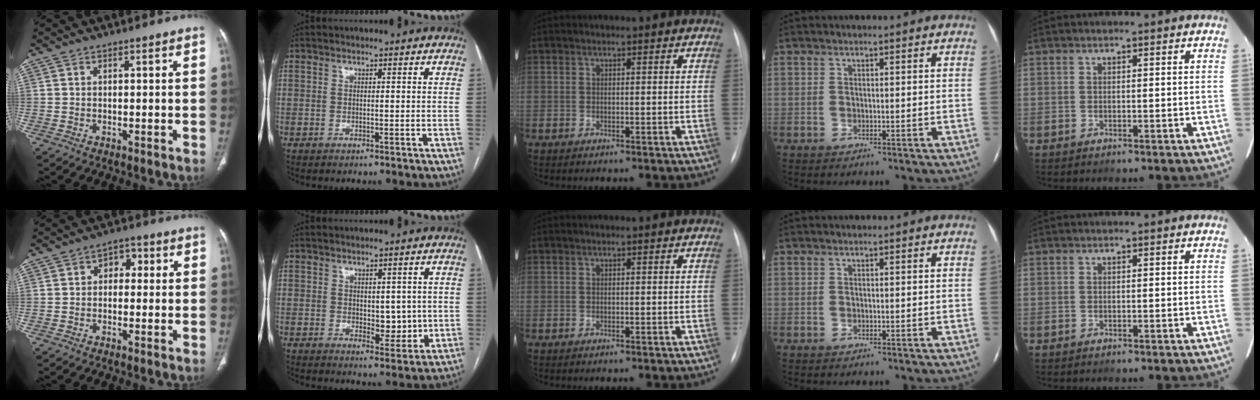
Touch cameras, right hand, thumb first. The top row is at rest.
{"thumb": {"total": 4.0, "force": [0.5, 3.0, 2.7], "torque": [-0.012, 0.013, -0.003]}, "index": {"total": 4.7, "force": [0.3, 2.7, 3.8], "torque": [-0.046, -0.006, 0.013]}}